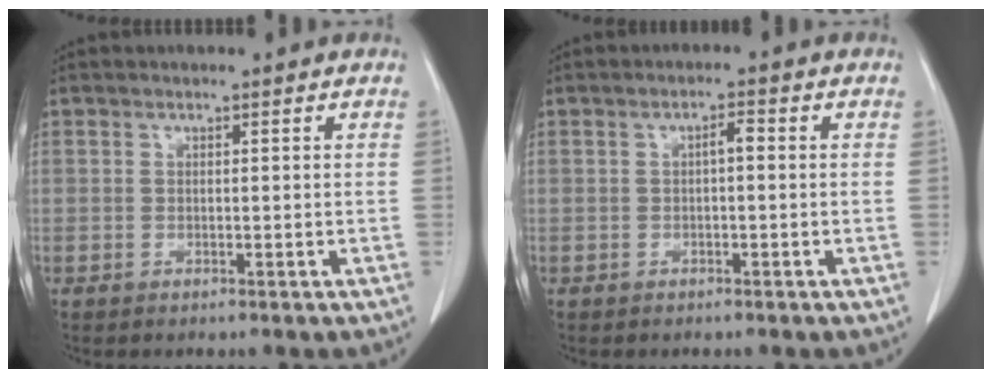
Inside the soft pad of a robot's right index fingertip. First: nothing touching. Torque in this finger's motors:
{"motor_torque": [0.26, -0.10, 0.10, 0.04]}